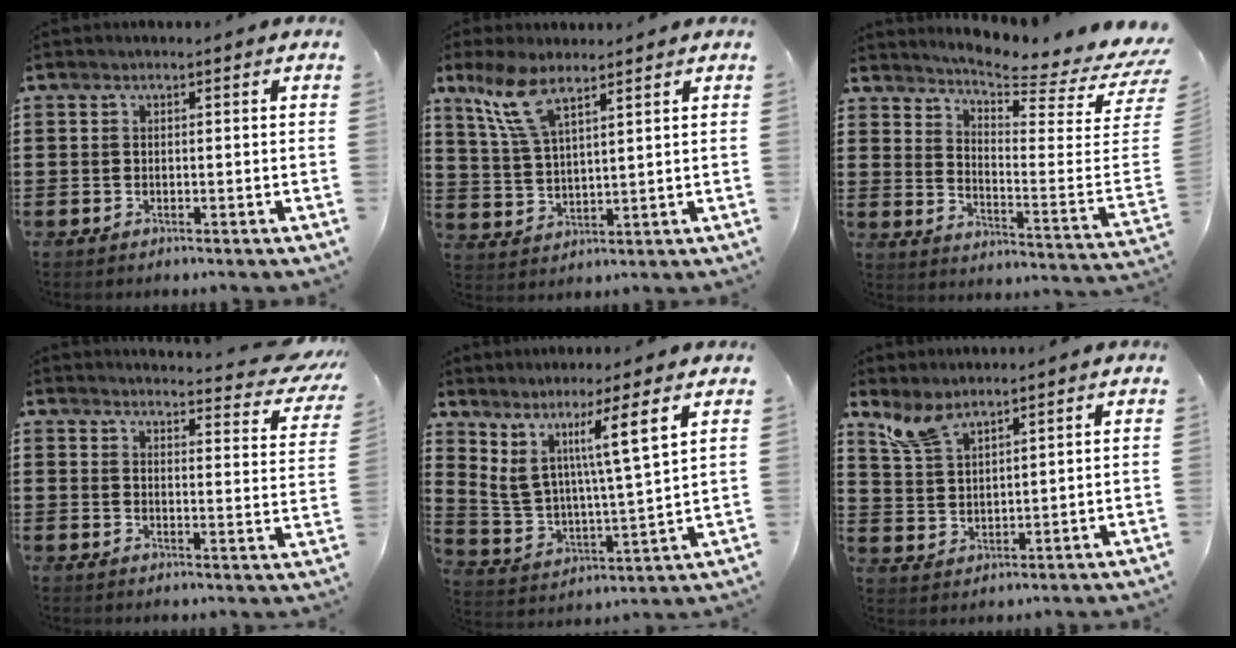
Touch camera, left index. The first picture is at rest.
{"total": 7.9, "force": [5.5, 2.0, 5.3], "torque": [-0.127, -0.004, 0.098]}
{"total": 5.2, "force": [4.8, -1.1, 1.9], "torque": [-0.059, -0.065, 0.076]}
{"total": 4.3, "force": [4.0, 0.2, 1.6], "torque": [-0.025, -0.037, 0.062]}
{"total": 6.8, "force": [5.0, -0.1, 4.6], "torque": [-0.115, -0.041, 0.080]}
{"total": 5.8, "force": [4.8, 1.6, 2.8], "torque": [-0.068, -0.014, 0.090]}